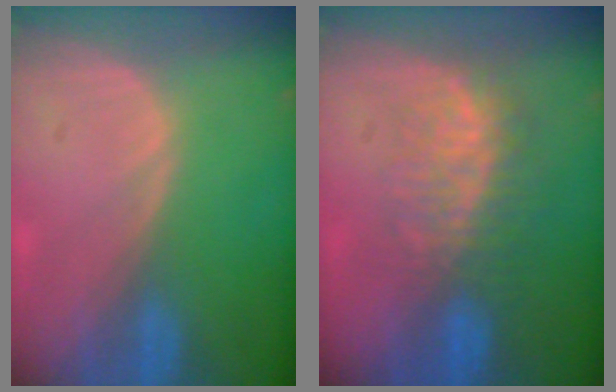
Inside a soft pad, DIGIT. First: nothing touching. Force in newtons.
{"total": 8.1, "press": 7.5, "slide": 3.0}